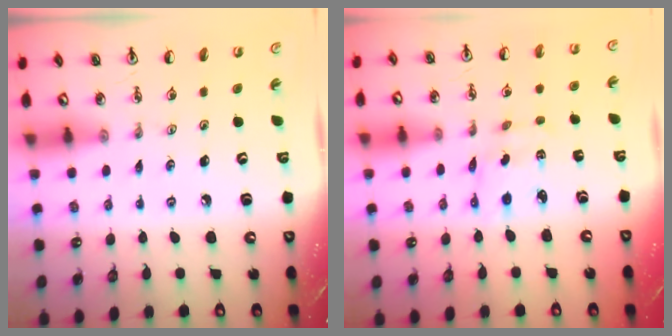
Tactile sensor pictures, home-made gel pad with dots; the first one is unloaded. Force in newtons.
{"total": 2.3, "press": 2.3, "slide": 0.3}